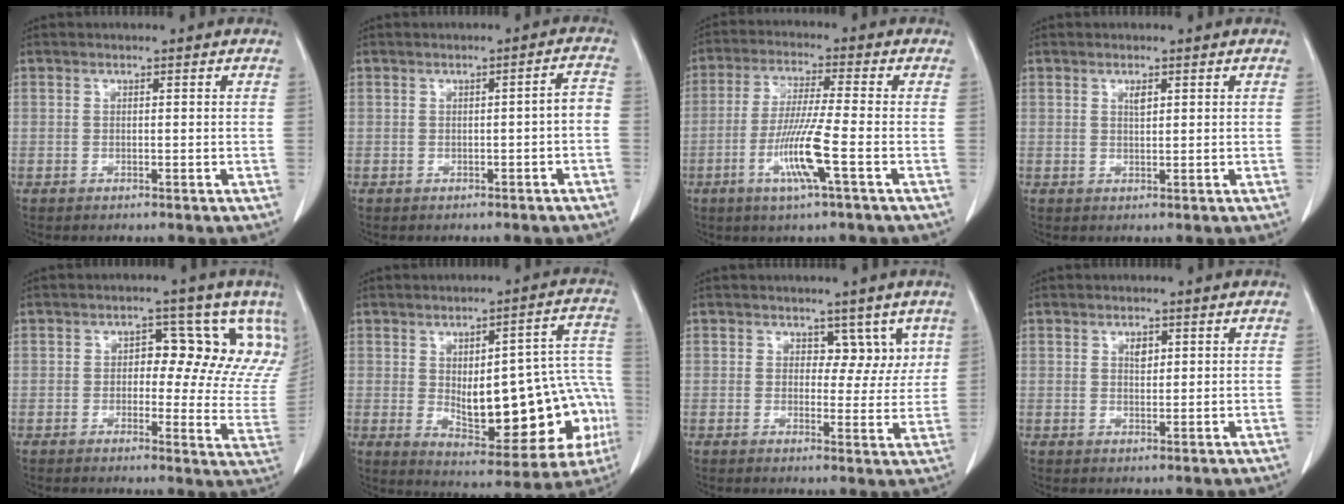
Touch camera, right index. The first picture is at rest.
{"total": 2.5, "force": [-0.9, 0.4, 2.3], "torque": [-0.025, 0.009, -0.012]}
{"total": 9.0, "force": [-3.1, -0.6, 8.4], "torque": [-0.166, -0.013, -0.063]}
{"total": 1.2, "force": [0.6, 0.4, 1.0], "torque": [-0.019, -0.001, 0.012]}
{"total": 11.5, "force": [4.8, 5.9, 8.6], "torque": [-0.082, 0.003, 0.039]}
{"total": 20.9, "force": [-2.7, 7.8, 19.2], "torque": [-0.197, 0.035, -0.004]}
{"total": 4.5, "force": [2.4, 3.1, 2.3], "torque": [-0.004, 0.003, 0.029]}
{"total": 1.6, "force": [0.7, 0.9, 1.1], "torque": [-0.016, -0.001, 0.014]}